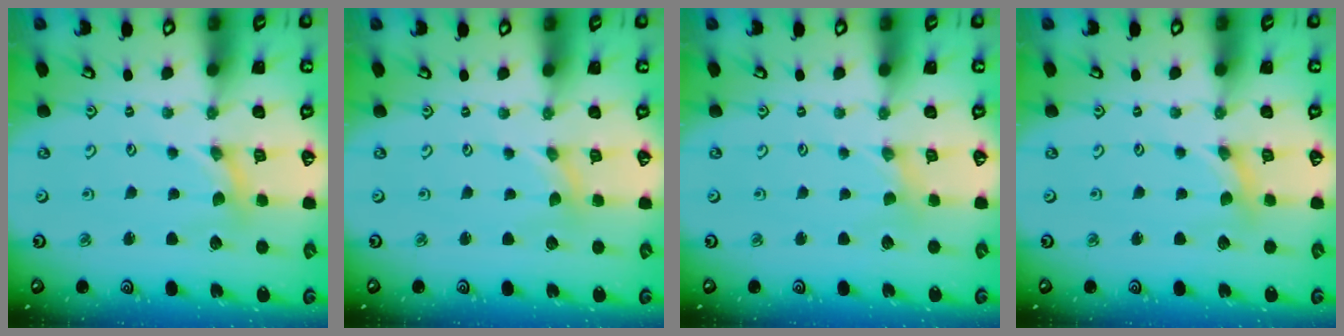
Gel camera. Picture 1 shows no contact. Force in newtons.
{"total": 0.0}
{"total": 0.7, "press": 0.7, "slide": 0.1}
{"total": 0.6, "press": 0.5, "slide": 0.1}